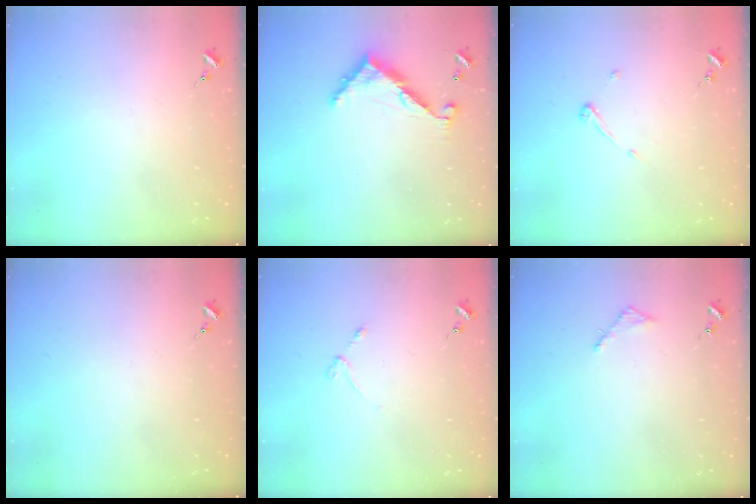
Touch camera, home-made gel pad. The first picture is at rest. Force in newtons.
{"total": 9.0, "press": 9.0, "slide": 0.7}
{"total": 3.9, "press": 3.9, "slide": 0.5}
{"total": 0.0}
{"total": 3.1, "press": 3.0, "slide": 0.4}
{"total": 2.8, "press": 2.7, "slide": 0.3}